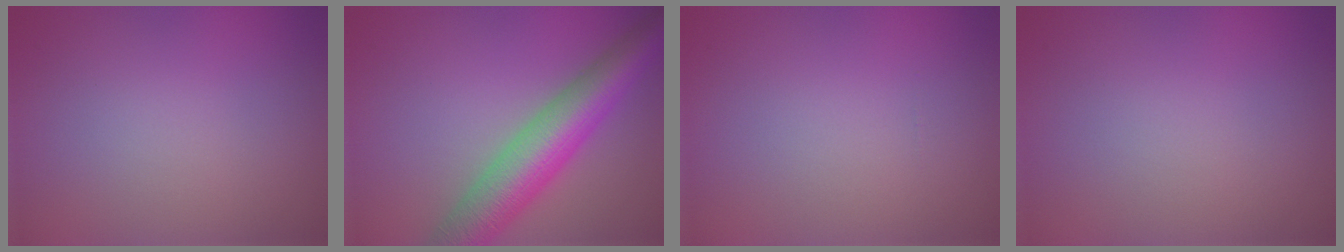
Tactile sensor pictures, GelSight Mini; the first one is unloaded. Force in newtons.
{"total": 8.1, "press": 8.1, "slide": 0.2}
{"total": 0.0}
{"total": 0.0}